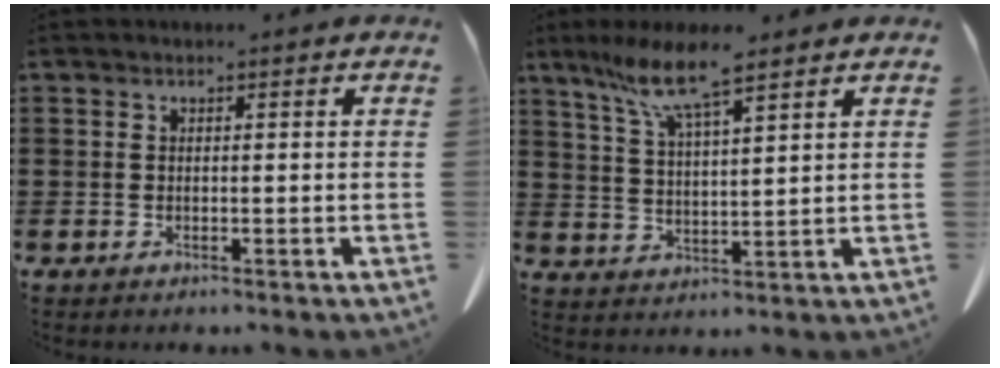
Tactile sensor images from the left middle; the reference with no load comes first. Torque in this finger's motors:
{"motor_torque": [0.44, -0.26, 0.47, 0.10]}